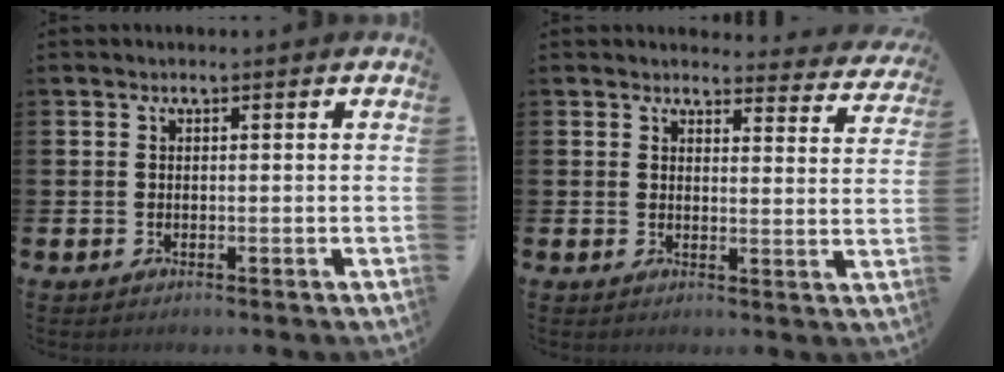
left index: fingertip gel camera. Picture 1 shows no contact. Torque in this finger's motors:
{"motor_torque": [1.07, -1.07, 0.32, 0.01]}